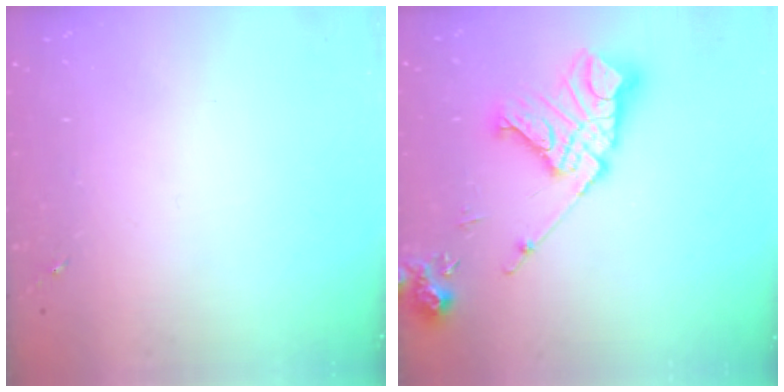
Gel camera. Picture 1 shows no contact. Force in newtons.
{"total": 18.0, "press": 17.9, "slide": 2.5}